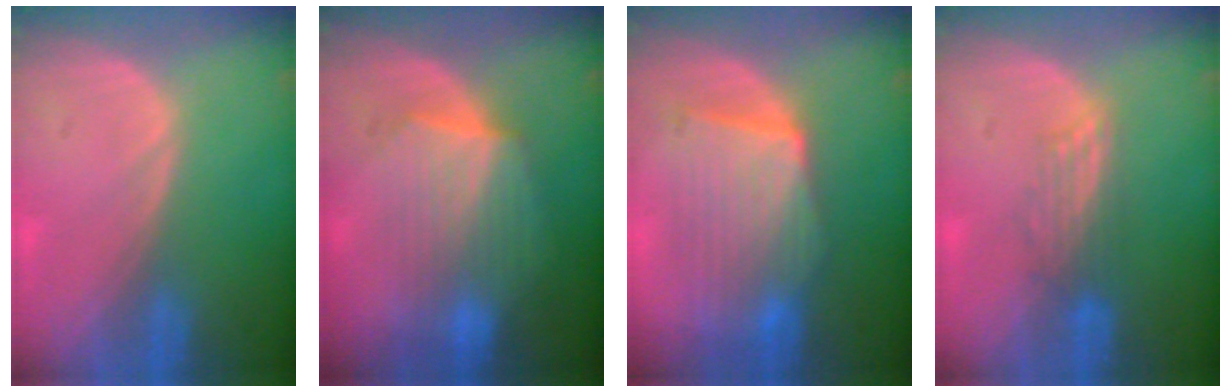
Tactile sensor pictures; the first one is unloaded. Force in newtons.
{"total": 7.0, "press": 6.9, "slide": 1.2}
{"total": 8.7, "press": 8.5, "slide": 1.9}
{"total": 2.7, "press": 2.7, "slide": 0.4}